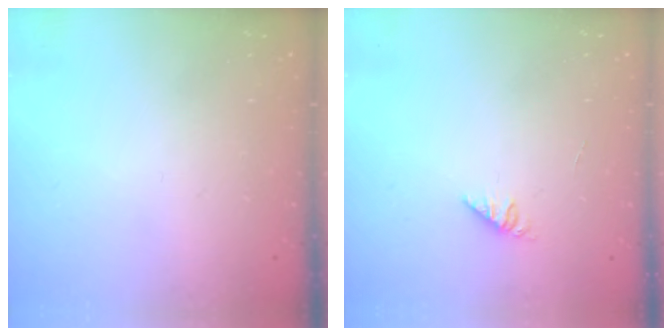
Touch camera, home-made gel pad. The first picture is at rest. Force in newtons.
{"total": 1.0, "press": 1.0, "slide": 0.3}